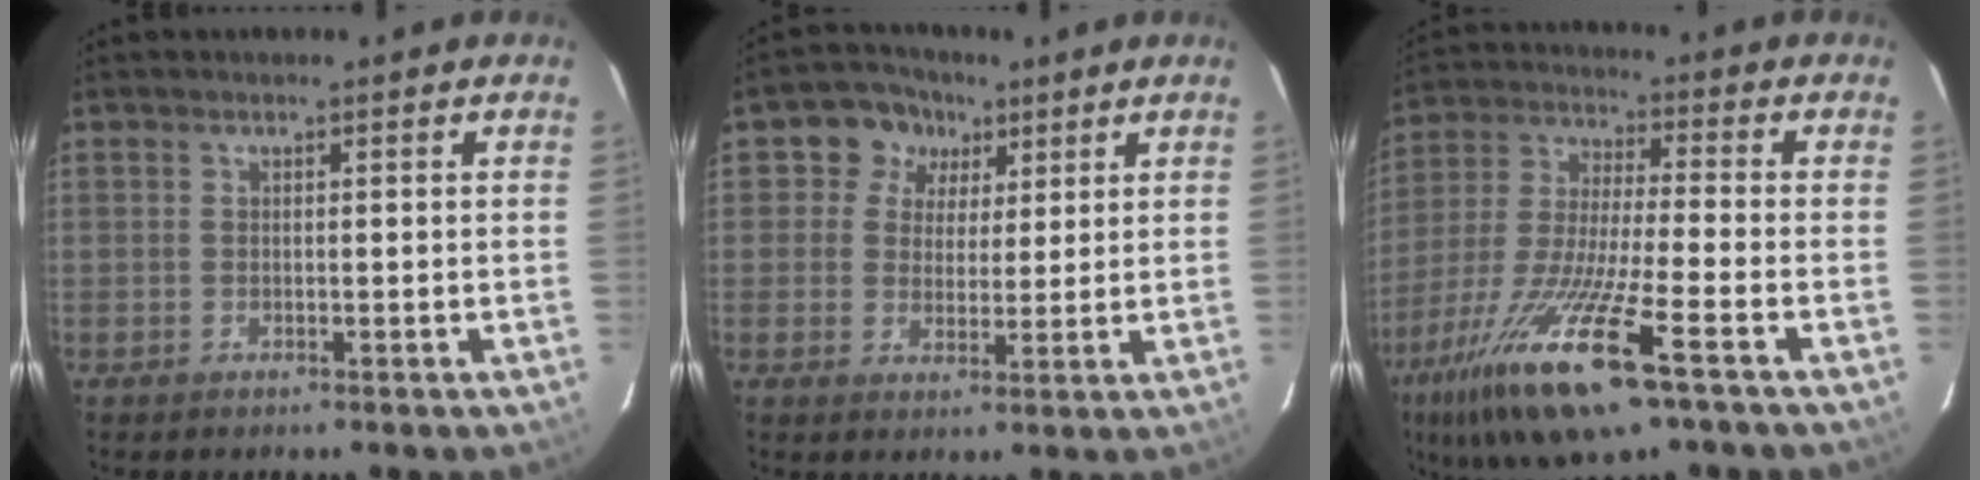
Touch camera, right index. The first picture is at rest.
{"total": 6.9, "force": [2.7, 6.2, 1.1], "torque": [-0.014, 0.017, 0.038]}
{"total": 19.6, "force": [-11.0, 3.1, 15.9], "torque": [-0.331, -0.045, -0.212]}